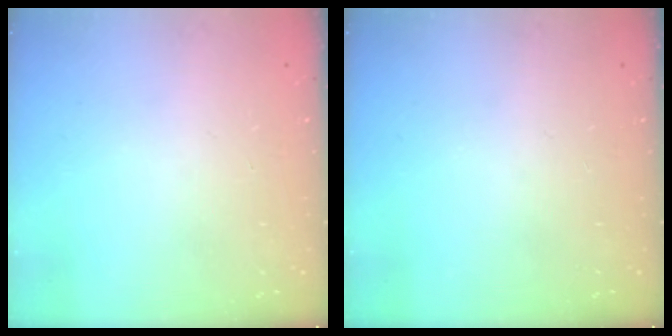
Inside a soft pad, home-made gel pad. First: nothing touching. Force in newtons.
{"total": 0.0}